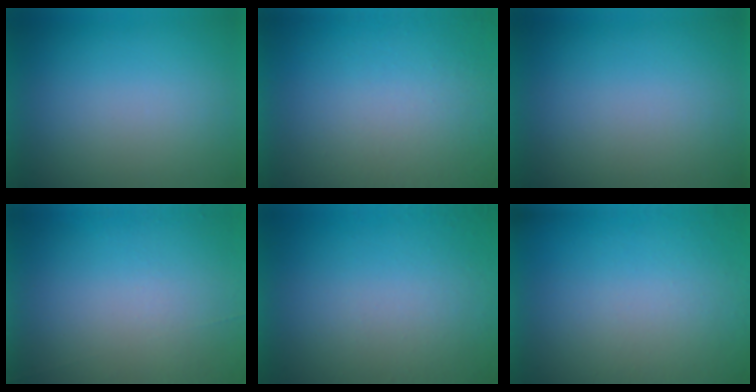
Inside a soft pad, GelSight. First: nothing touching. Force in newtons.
{"total": 1.2}
{"total": 0.0}
{"total": 4.5}
{"total": 4.7}
{"total": 5.0}